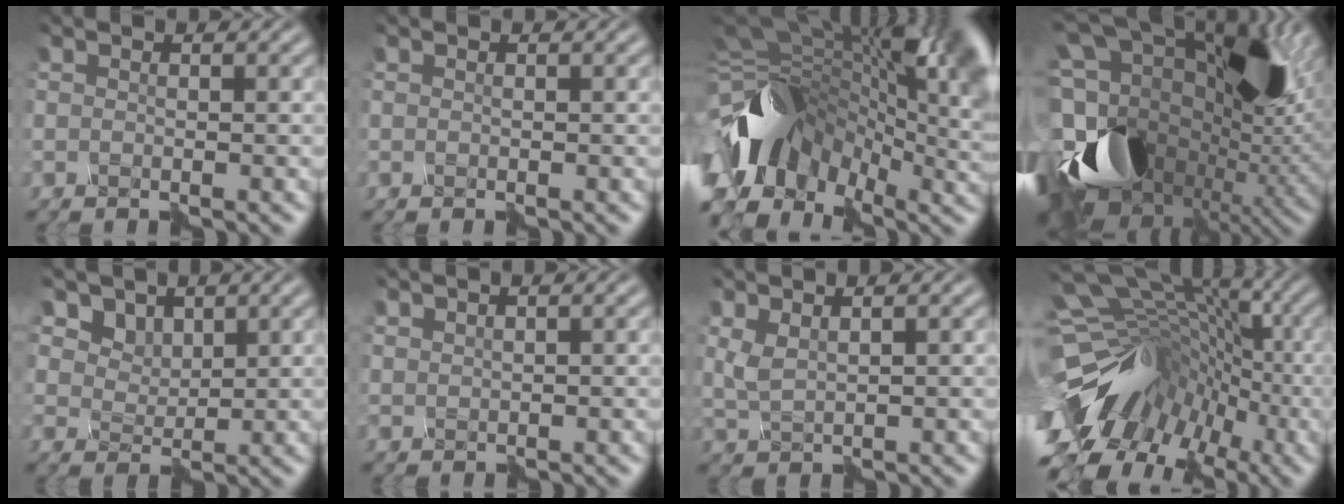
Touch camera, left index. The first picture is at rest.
{"total": 0.0}
{"total": 15.8, "force": [-2.3, 9.9, 12.2], "torque": [-0.223, 0.004, -0.034]}
{"total": 19.1, "force": [0.2, 12.3, 14.6], "torque": [-0.282, -0.032, 0.032]}
{"total": 3.8, "force": [3.3, 1.8, 0.0], "torque": [-0.021, -0.018, 0.072]}
{"total": 1.8, "force": [1.4, -0.4, -1.0], "torque": [0.014, 0.007, 0.033]}
{"total": 1.6, "force": [1.6, 0.0, 0.0], "torque": [-0.017, 0.005, 0.040]}
{"total": 16.1, "force": [-5.4, 11.8, 9.5], "torque": [-0.174, 0.035, -0.069]}